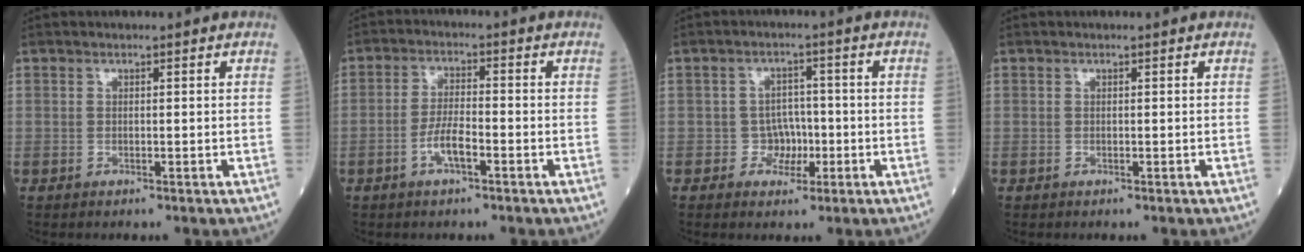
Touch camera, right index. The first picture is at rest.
{"total": 4.6, "force": [-2.0, 1.1, 3.9], "torque": [-0.076, 0.005, -0.039]}
{"total": 3.7, "force": [-1.1, 3.3, 1.3], "torque": [-0.006, 0.010, -0.015]}
{"total": 0.0}